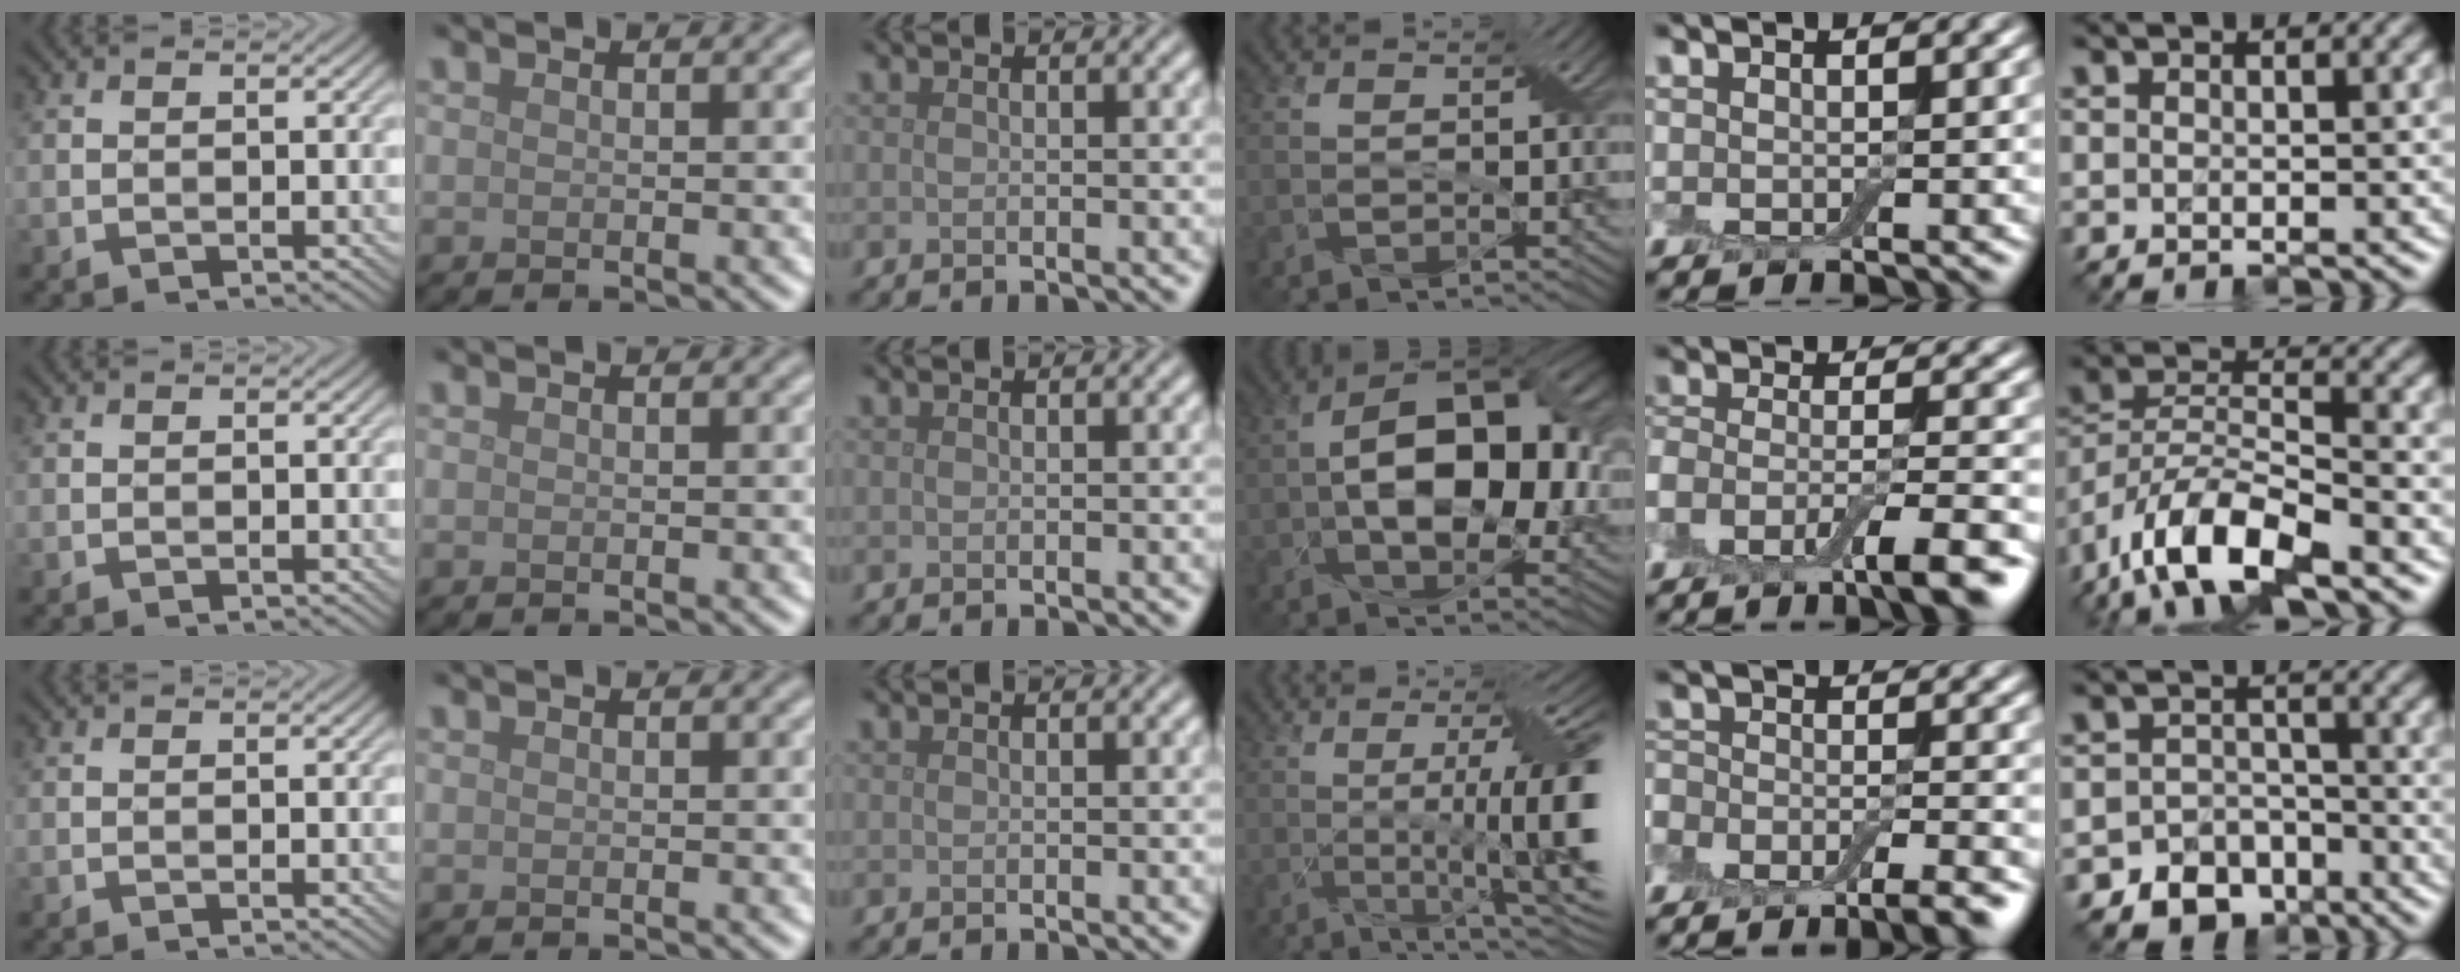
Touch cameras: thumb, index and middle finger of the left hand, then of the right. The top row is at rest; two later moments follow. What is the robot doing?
{"motion": "insert", "object": "drawer"}